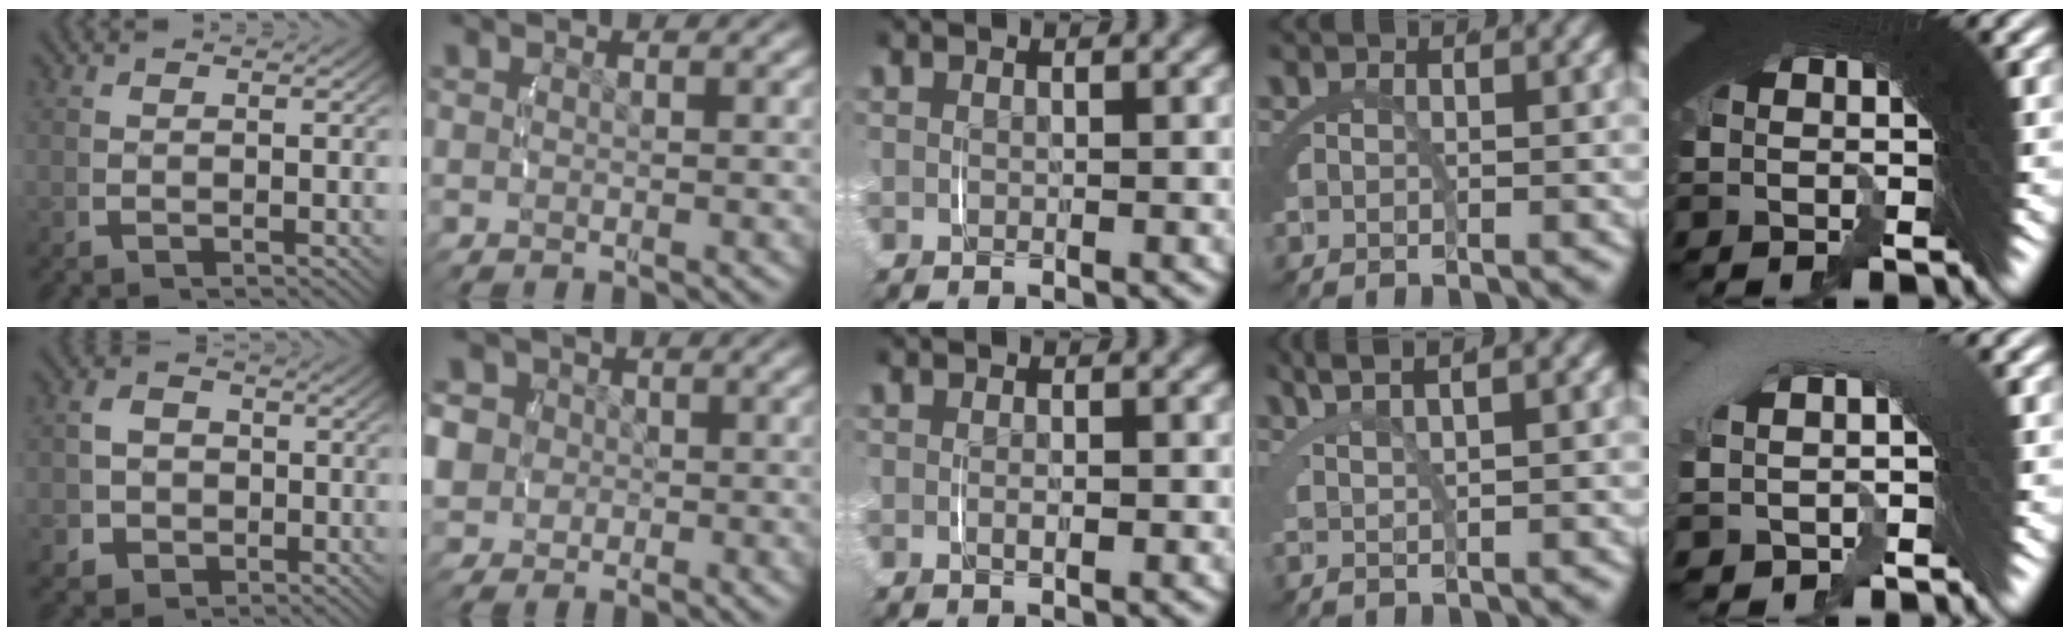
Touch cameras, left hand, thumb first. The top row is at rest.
{"thumb": {"total": 6.3, "force": [-1.6, 5.5, 2.6], "torque": [-0.054, -0.024, -0.021]}, "index": {"total": 8.6, "force": [0.4, 7.7, 3.7], "torque": [-0.093, -0.020, 0.001]}, "middle": {"total": 1.0, "force": [-0.3, 0.6, 0.7], "torque": [-0.017, -0.002, -0.004]}, "ring": {"total": 4.4, "force": [3.3, 1.0, 2.8], "torque": [-0.034, 0.027, 0.050]}, "little": {"total": 2.3, "force": [0.4, 1.2, 2.0], "torque": [-0.038, 0.025, 0.010]}}